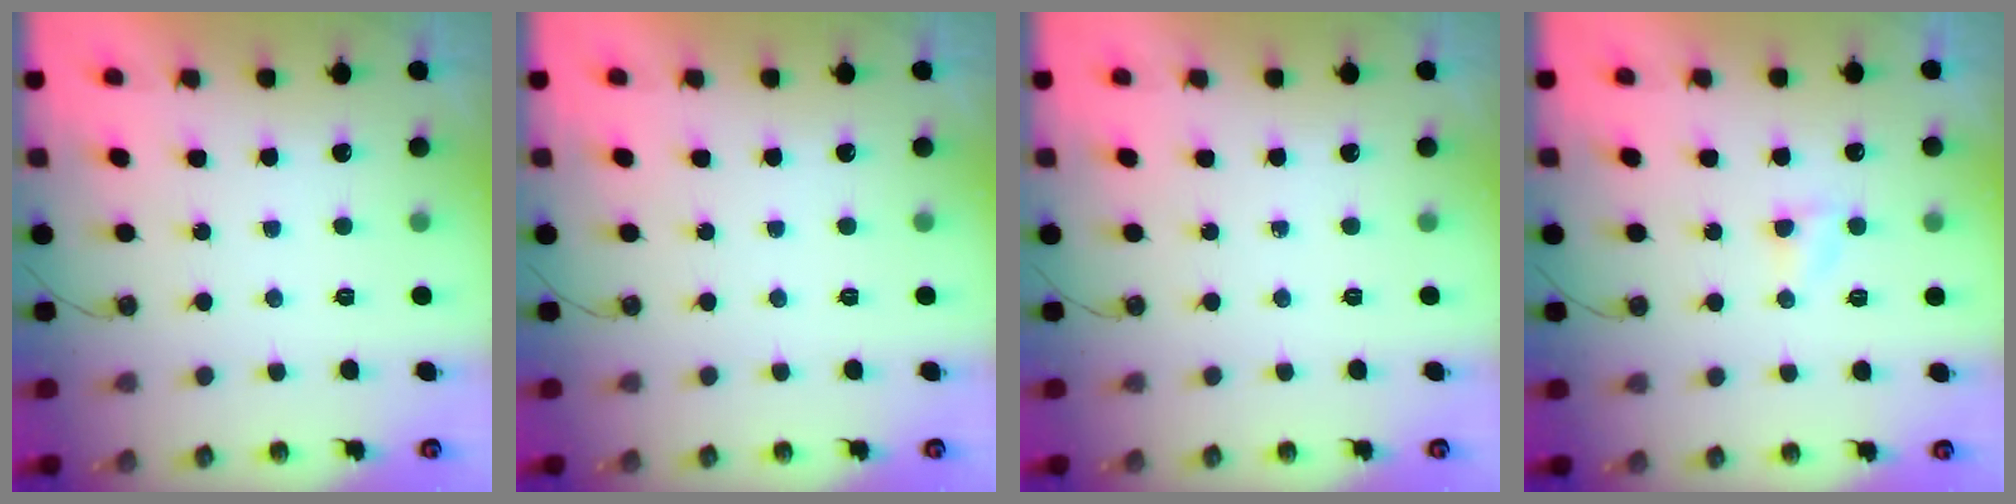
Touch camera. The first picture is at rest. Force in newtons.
{"total": 0.0}
{"total": 0.0}
{"total": 2.7, "press": 2.7, "slide": 0.3}